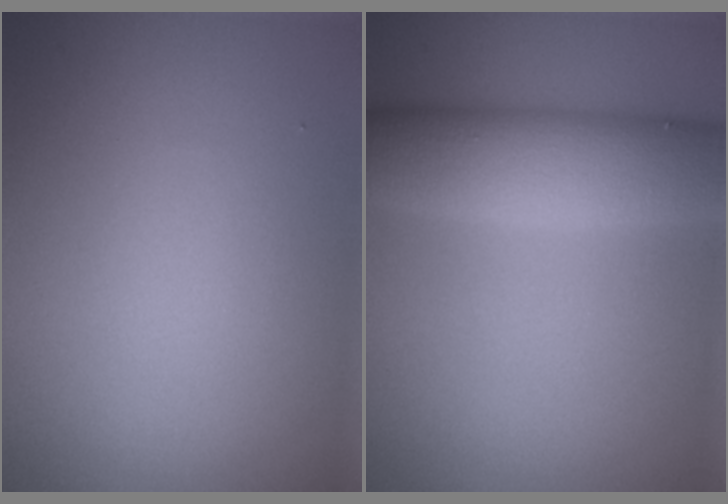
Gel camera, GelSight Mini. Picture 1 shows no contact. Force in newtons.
{"total": 7.9, "press": 7.8, "slide": 0.5}